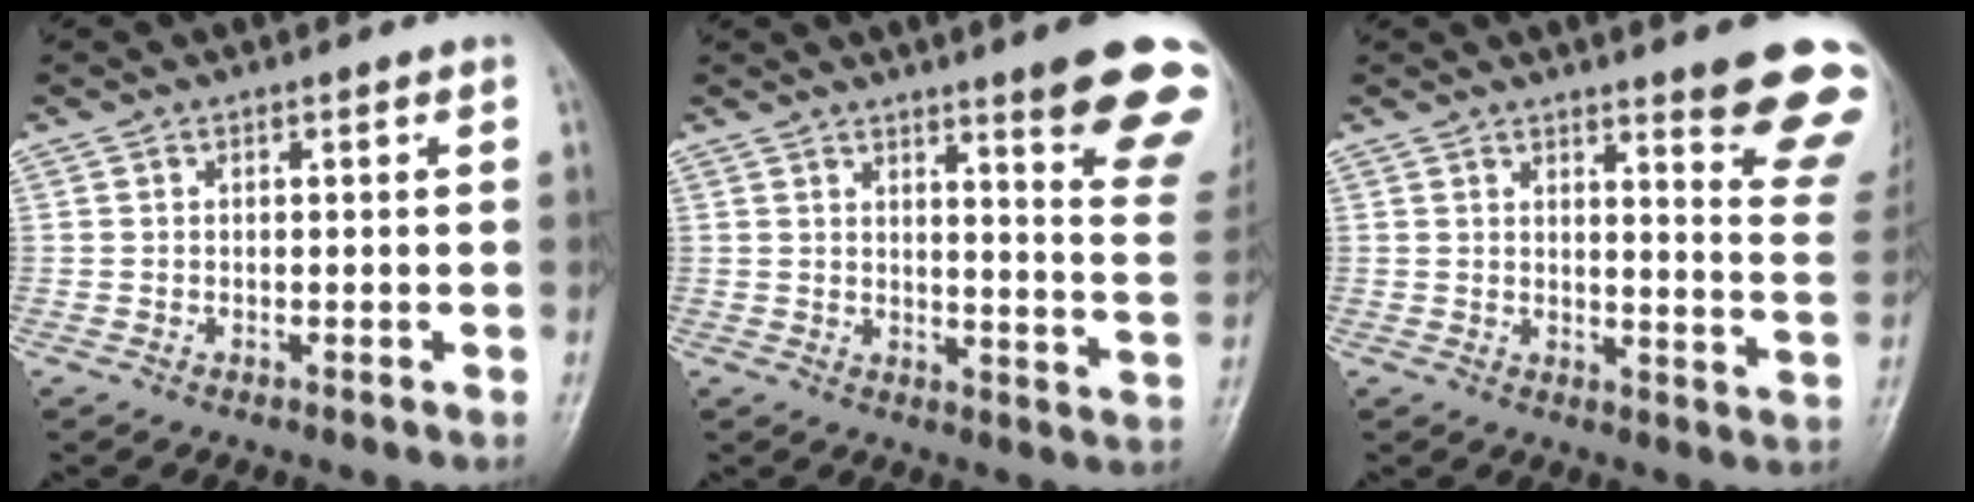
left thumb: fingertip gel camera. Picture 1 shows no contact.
{"total": 16.3, "force": [10.8, 1.5, 12.1], "torque": [-0.122, -0.067, 0.125]}
{"total": 14.4, "force": [10.2, 1.6, 9.9], "torque": [-0.091, -0.071, 0.116]}